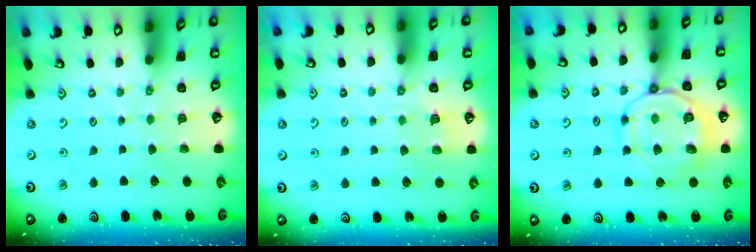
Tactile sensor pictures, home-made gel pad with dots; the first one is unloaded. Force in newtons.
{"total": 3.0, "press": 2.6, "slide": 1.5}
{"total": 12.3, "press": 12.3, "slide": 1.4}